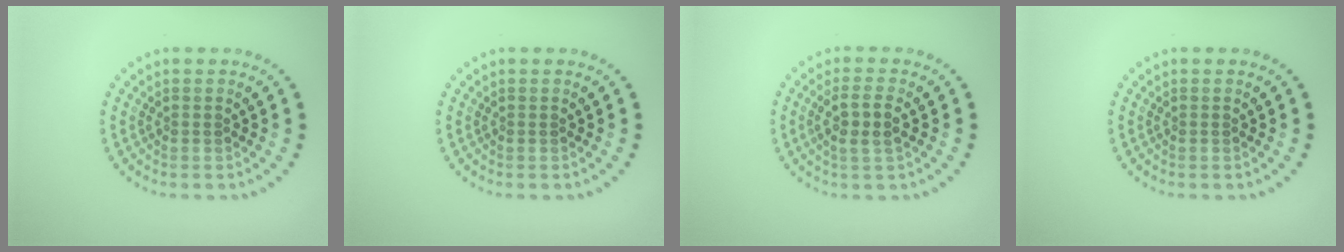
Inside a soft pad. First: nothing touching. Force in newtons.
{"total": 0.0}
{"total": 2.7, "press": 2.5, "slide": 1.1}
{"total": 0.0}